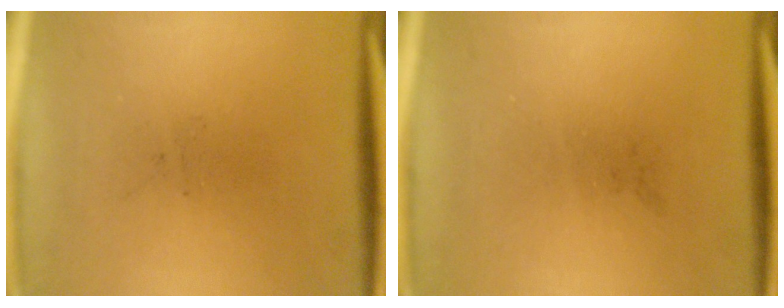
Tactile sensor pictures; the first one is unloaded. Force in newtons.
{"total": 0.0}